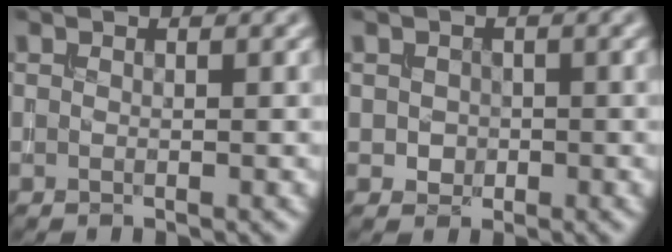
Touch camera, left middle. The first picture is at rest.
{"total": 1.0, "force": [-0.1, 1.0, 0.2], "torque": [-0.004, -0.002, -0.002]}